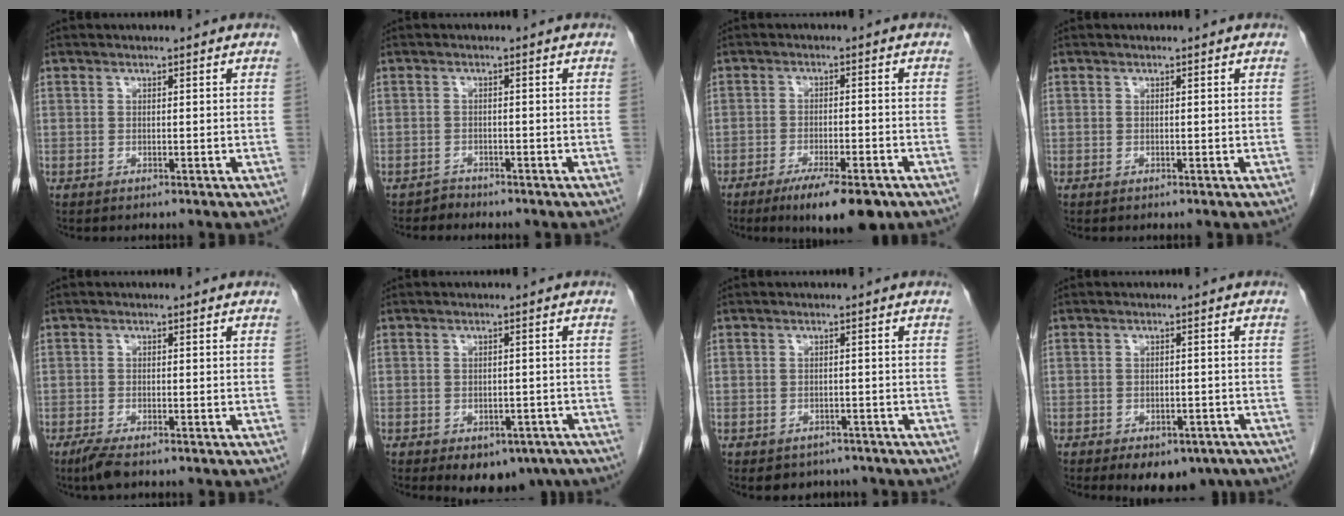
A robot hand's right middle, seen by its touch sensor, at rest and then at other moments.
{"total": 1.2, "force": [-1.1, 0.2, -0.6], "torque": [0.014, -0.003, -0.020]}
{"total": 9.3, "force": [-6.3, 1.8, 6.6], "torque": [-0.097, -0.016, -0.094]}
{"total": 0.0}
{"total": 3.0, "force": [-2.2, 0.5, 2.0], "torque": [-0.045, -0.009, -0.041]}
{"total": 7.6, "force": [-5.2, 4.4, 3.5], "torque": [-0.027, 0.006, -0.065]}
{"total": 4.5, "force": [-3.6, 2.6, 0.5], "torque": [0.003, 0.010, -0.043]}
{"total": 8.4, "force": [-6.0, 4.4, 3.9], "torque": [-0.040, 0.006, -0.077]}